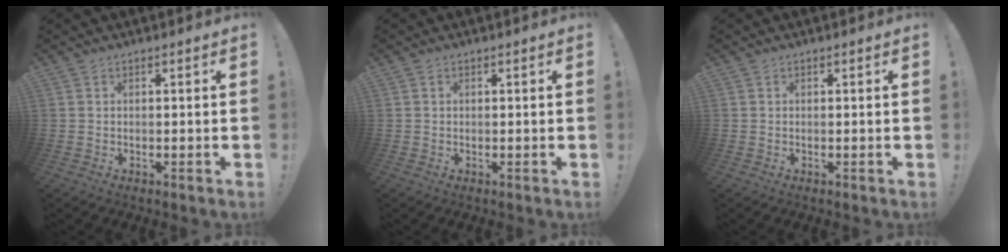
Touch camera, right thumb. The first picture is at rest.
{"total": 0.0}
{"total": 0.0}